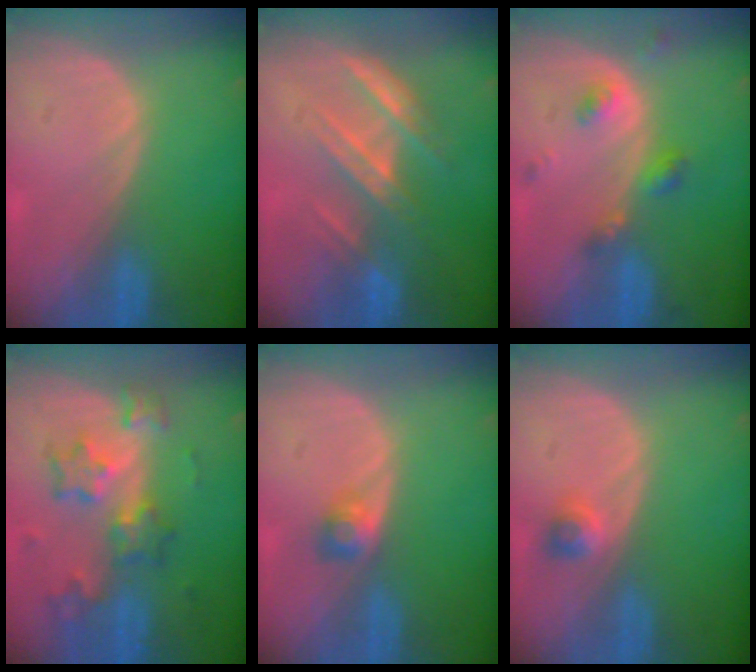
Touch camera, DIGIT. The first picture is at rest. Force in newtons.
{"total": 7.1, "press": 6.5, "slide": 3.0}
{"total": 4.6, "press": 4.1, "slide": 2.0}
{"total": 8.4, "press": 7.4, "slide": 4.0}
{"total": 2.5, "press": 2.3, "slide": 1.0}
{"total": 2.4, "press": 2.0, "slide": 1.2}